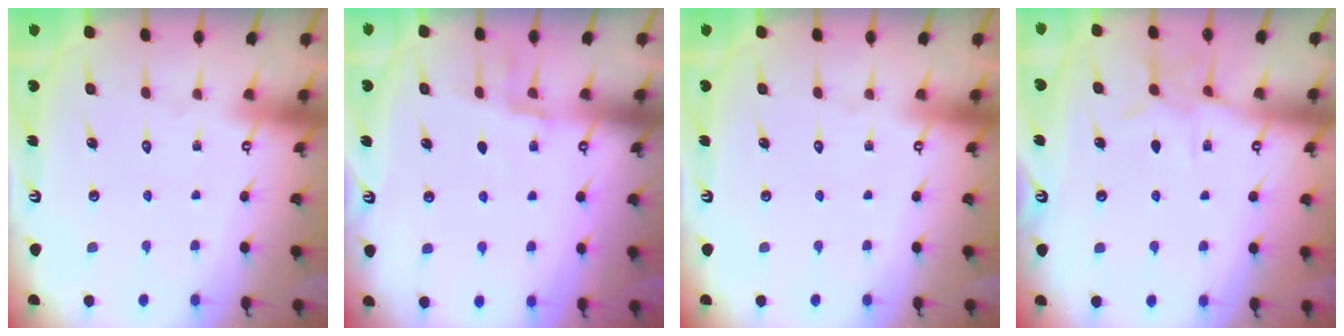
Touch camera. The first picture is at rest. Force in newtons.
{"total": 5.5, "press": 5.3, "slide": 1.3}
{"total": 0.0}
{"total": 7.9, "press": 7.9, "slide": 0.6}